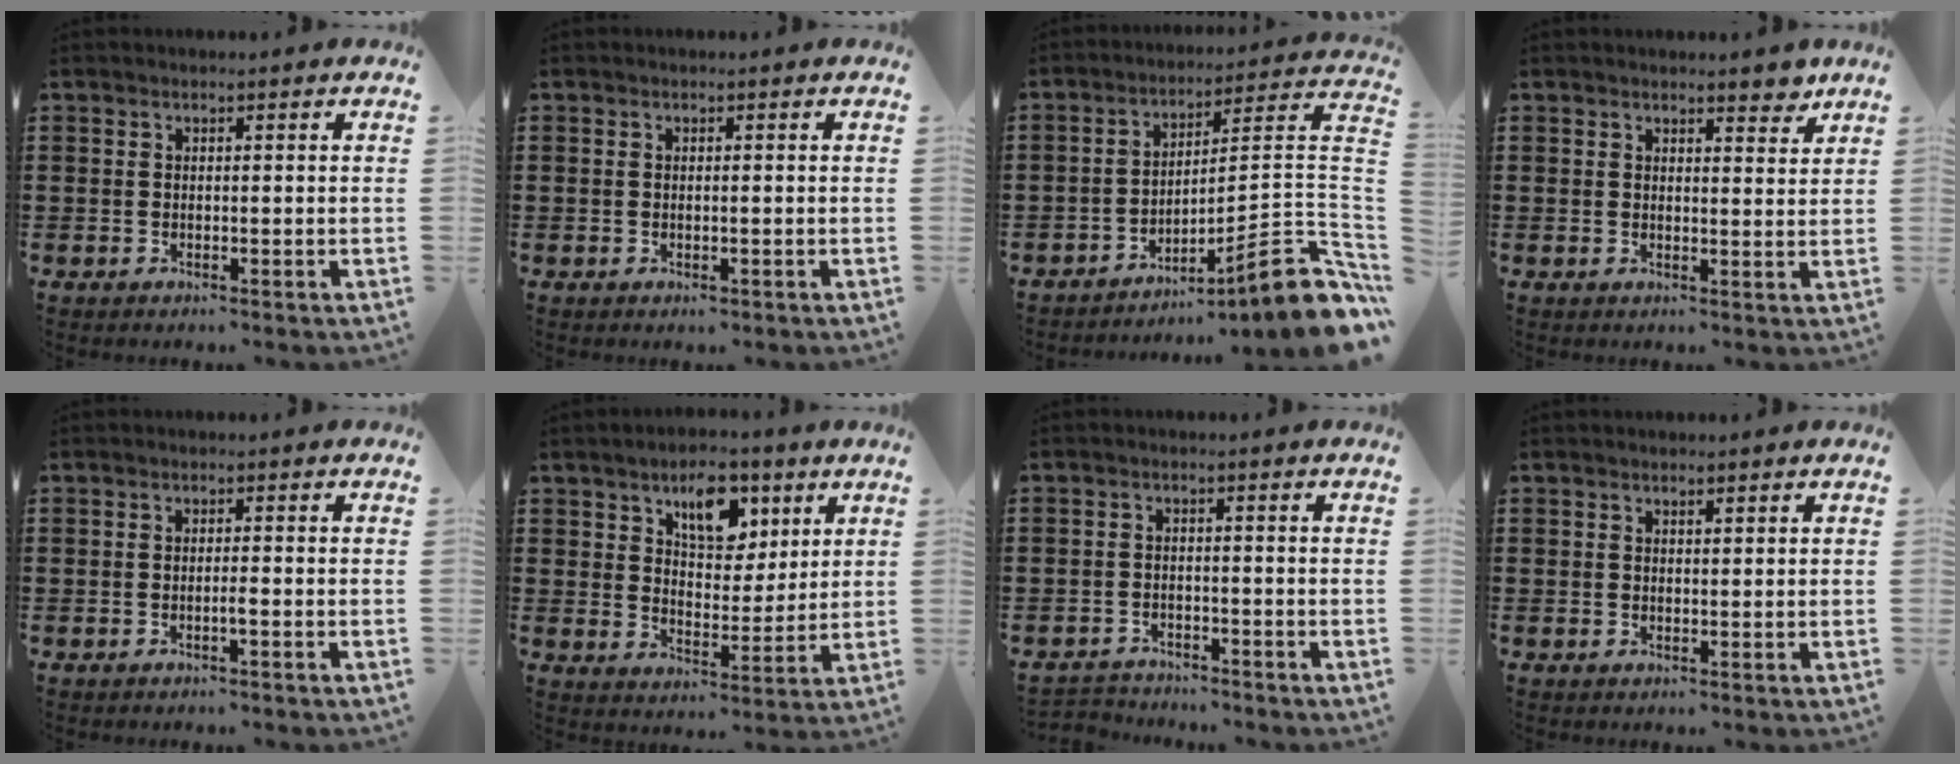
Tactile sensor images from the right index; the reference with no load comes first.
{"total": 0.9, "force": [-0.2, 0.3, 0.8], "torque": [-0.016, -0.002, -0.003]}
{"total": 11.2, "force": [-5.7, 1.0, 9.6], "torque": [-0.133, -0.006, -0.106]}
{"total": 3.2, "force": [2.8, 1.0, 1.2], "torque": [-0.012, 0.000, 0.047]}
{"total": 1.2, "force": [-0.5, 0.0, 1.1], "torque": [-0.021, -0.002, -0.010]}
{"total": 8.3, "force": [4.7, 4.7, 4.9], "torque": [-0.076, -0.003, 0.076]}
{"total": 2.1, "force": [-2.0, 0.4, -0.2], "torque": [-0.003, 0.002, -0.047]}
{"total": 0.9, "force": [0.7, 0.3, 0.3], "torque": [-0.007, 0.003, 0.013]}